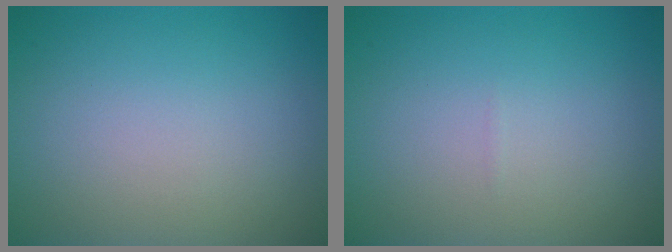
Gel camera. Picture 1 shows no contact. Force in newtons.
{"total": 0.0}